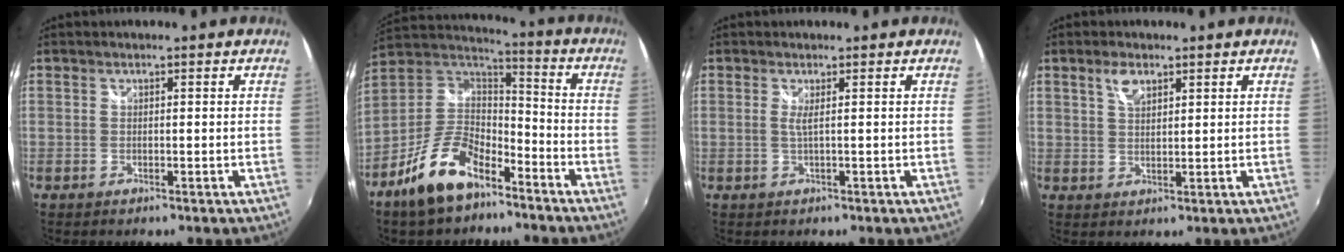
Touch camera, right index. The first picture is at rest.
{"total": 15.7, "force": [-9.7, 7.6, 9.7], "torque": [-0.211, 0.004, -0.180]}
{"total": 1.1, "force": [0.1, -0.4, 1.1], "torque": [-0.020, -0.002, 0.000]}
{"total": 3.6, "force": [2.1, 1.6, 2.4], "torque": [-0.042, 0.003, 0.038]}